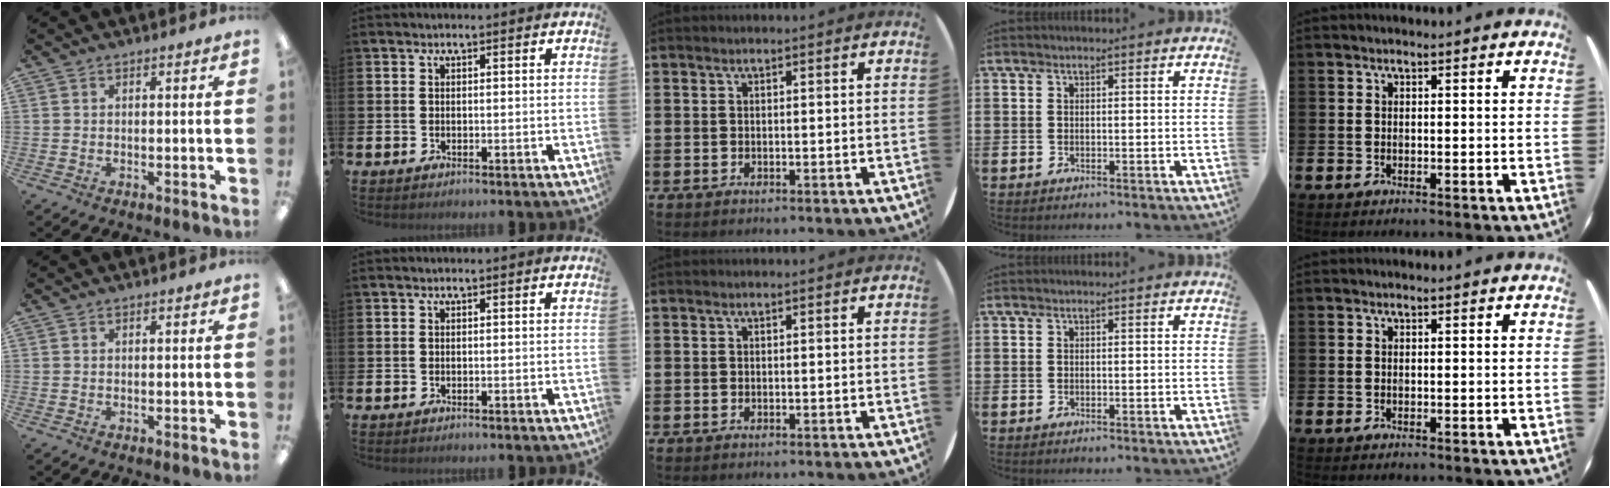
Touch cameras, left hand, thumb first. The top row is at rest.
{}